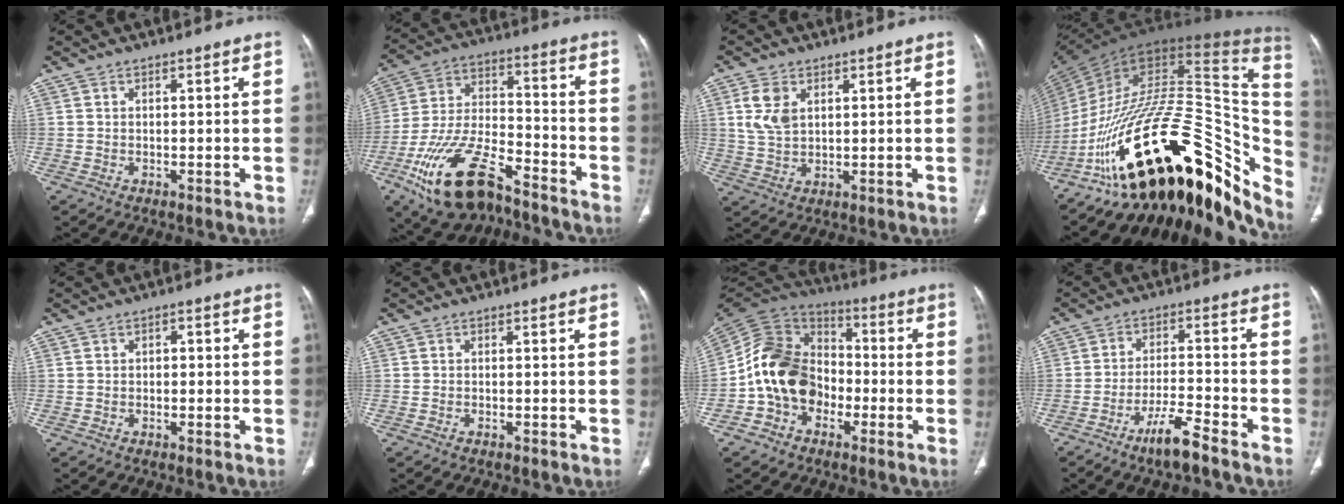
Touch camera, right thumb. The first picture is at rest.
{"total": 20.0, "force": [-12.4, 8.8, 13.1], "torque": [-0.257, 0.060, -0.220]}
{"total": 6.1, "force": [2.2, 3.8, 4.2], "torque": [-0.083, -0.004, 0.051]}
{"total": 43.3, "force": [-18.4, 19.7, 33.9], "torque": [-0.424, 0.058, -0.273]}
{"total": 1.2, "force": [-0.2, 1.0, 0.6], "torque": [-0.001, 0.005, -0.008]}
{"total": 0.8, "force": [-0.6, 0.3, 0.4], "torque": [-0.014, 0.004, -0.007]}
{"total": 16.3, "force": [-4.2, 12.7, 9.2], "torque": [-0.150, 0.058, -0.087]}
{"total": 7.2, "force": [-5.4, 0.9, 4.8], "torque": [-0.094, 0.031, -0.100]}